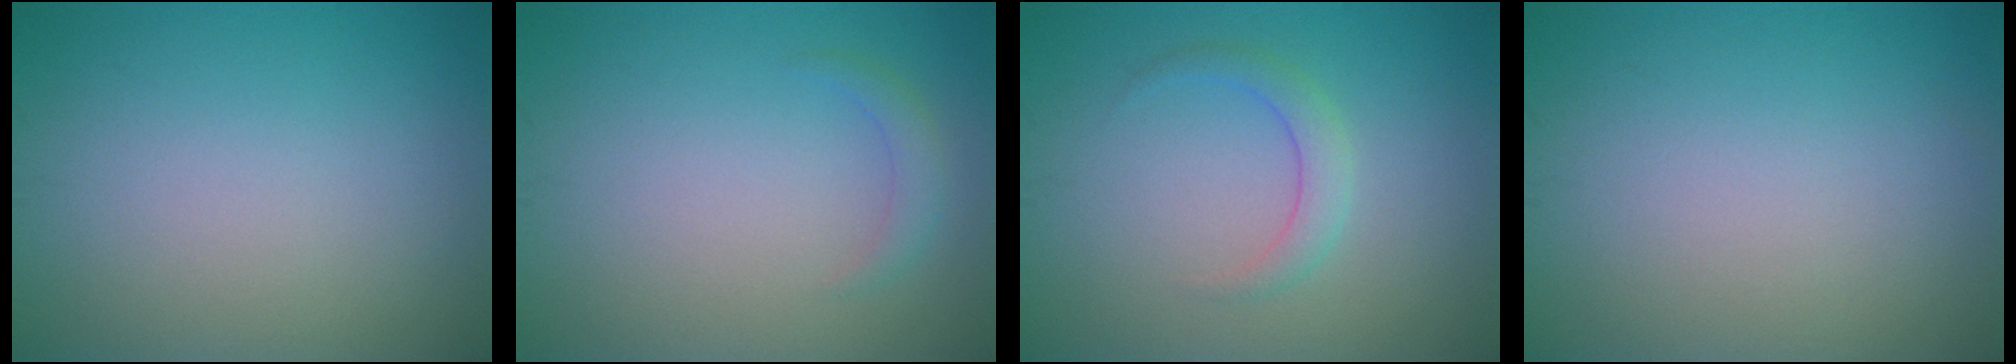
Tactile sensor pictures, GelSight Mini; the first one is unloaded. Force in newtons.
{"total": 1.3, "press": 1.3, "slide": 0.1}
{"total": 1.9, "press": 1.9, "slide": 0.1}
{"total": 0.0}